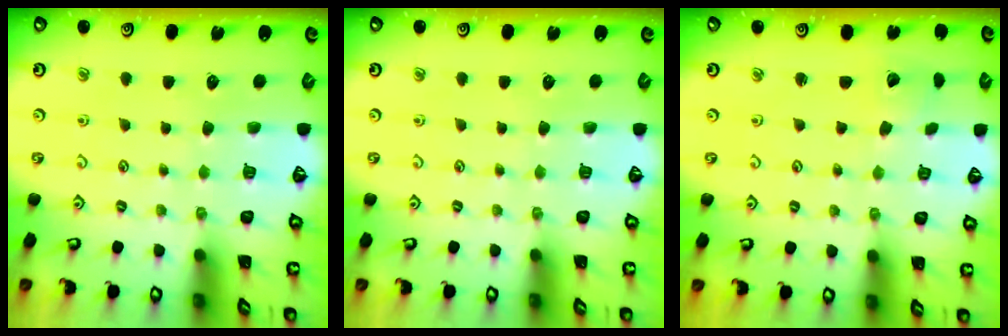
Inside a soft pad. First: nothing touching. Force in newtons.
{"total": 0.0}
{"total": 2.6, "press": 2.6, "slide": 0.1}